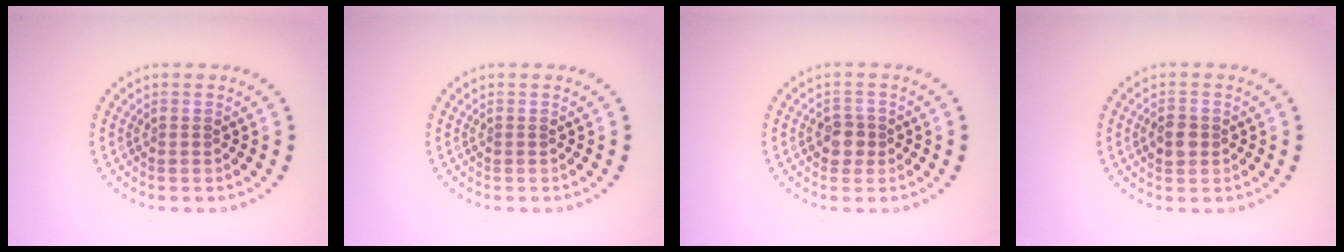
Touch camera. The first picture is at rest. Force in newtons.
{"total": 0.0}
{"total": 1.8, "press": 1.6, "slide": 0.7}
{"total": 1.9, "press": 1.8, "slide": 0.3}